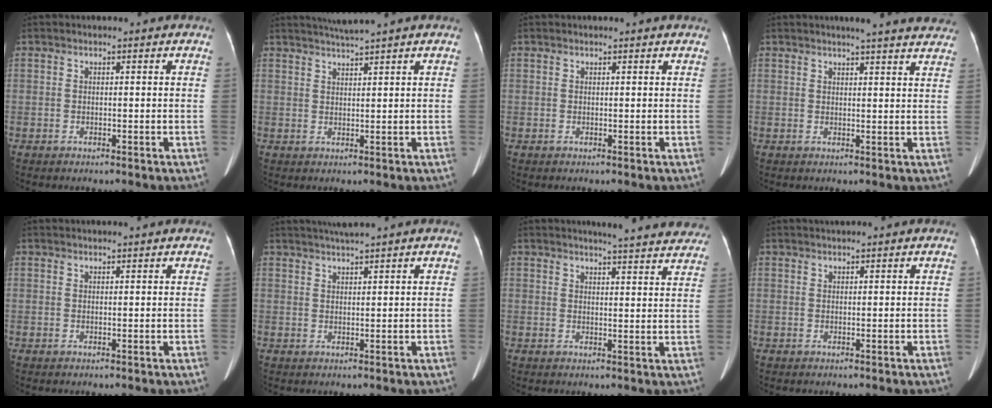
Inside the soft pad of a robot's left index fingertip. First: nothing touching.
{"total": 3.3, "force": [2.8, -1.2, 1.2], "torque": [-0.020, 0.006, 0.056]}
{"total": 0.9, "force": [0.8, 0.0, 0.2], "torque": [-0.009, -0.001, 0.009]}
{"total": 12.9, "force": [11.7, 1.1, 5.4], "torque": [-0.056, -0.003, 0.120]}
{"total": 2.6, "force": [2.5, -0.2, 0.9], "torque": [-0.012, 0.022, 0.034]}
{"total": 3.8, "force": [3.3, -0.9, 1.7], "torque": [-0.025, 0.017, 0.060]}
{"total": 14.8, "force": [13.9, 1.3, 4.9], "torque": [-0.047, -0.031, 0.145]}
{"total": 1.3, "force": [1.2, -0.2, 0.5], "torque": [-0.006, 0.016, 0.026]}